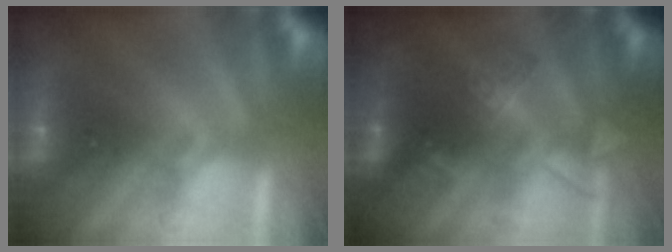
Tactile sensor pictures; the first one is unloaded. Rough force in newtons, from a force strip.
{"total": 2.9}